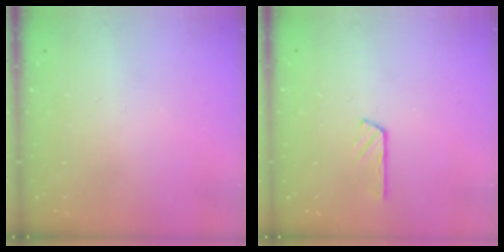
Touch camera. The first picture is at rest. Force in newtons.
{"total": 3.0, "press": 3.0, "slide": 0.4}